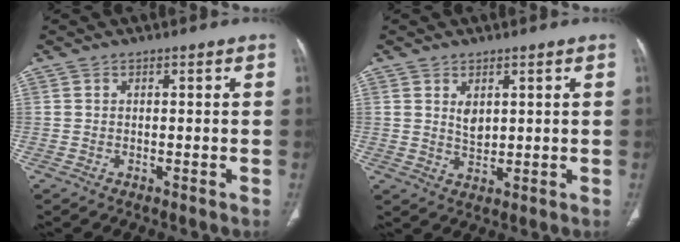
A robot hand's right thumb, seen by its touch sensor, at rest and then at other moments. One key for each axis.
{"total": 3.2, "fx": 1.3, "fy": 1.9, "fz": 2.2, "tx": -0.030, "ty": -0.015, "tz": 0.029}